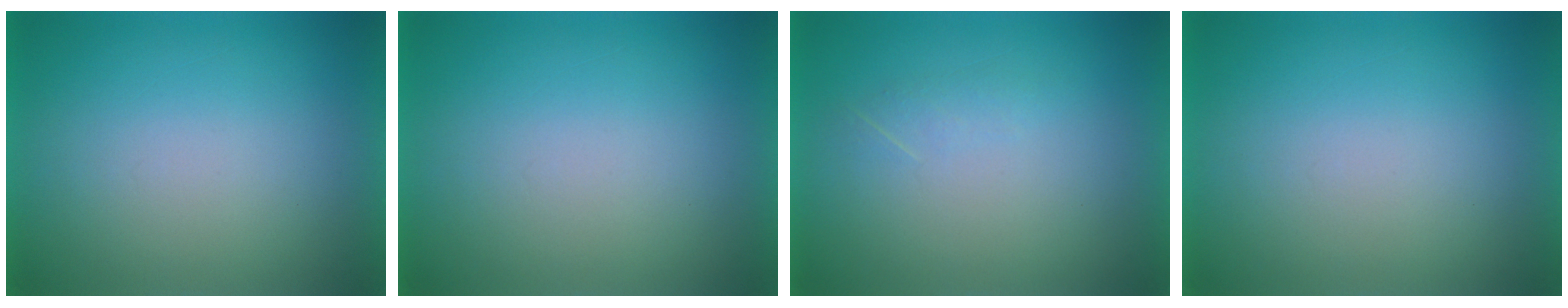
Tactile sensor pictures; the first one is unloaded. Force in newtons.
{"total": 0.0}
{"total": 1.3}
{"total": 0.0}